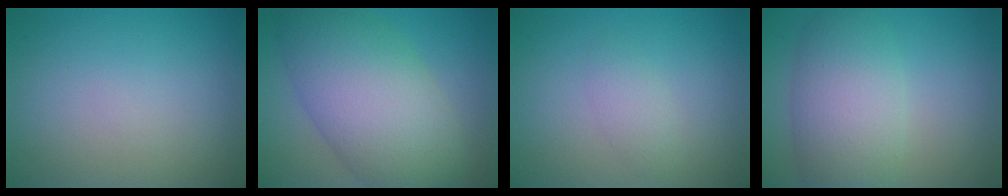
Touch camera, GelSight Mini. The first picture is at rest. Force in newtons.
{"total": 10.3, "press": 10.3, "slide": 0.4}
{"total": 1.5, "press": 1.5, "slide": 0.1}
{"total": 6.6, "press": 6.6, "slide": 0.2}